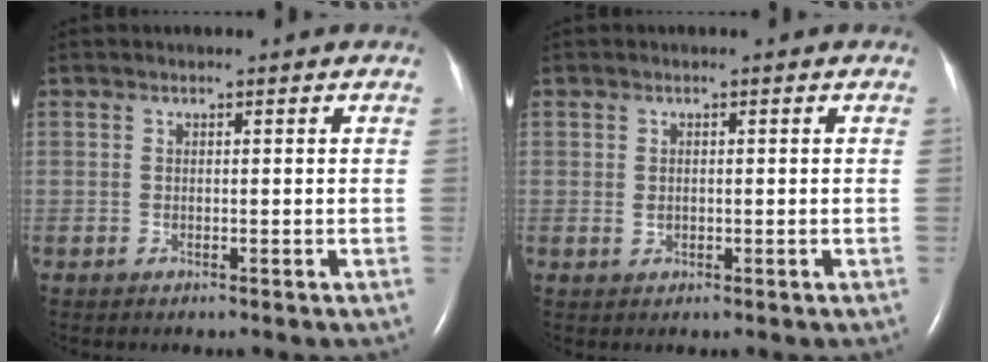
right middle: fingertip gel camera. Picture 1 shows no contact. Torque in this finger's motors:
{"motor_torque": [0.09, 0.18, 0.02, 0.00]}